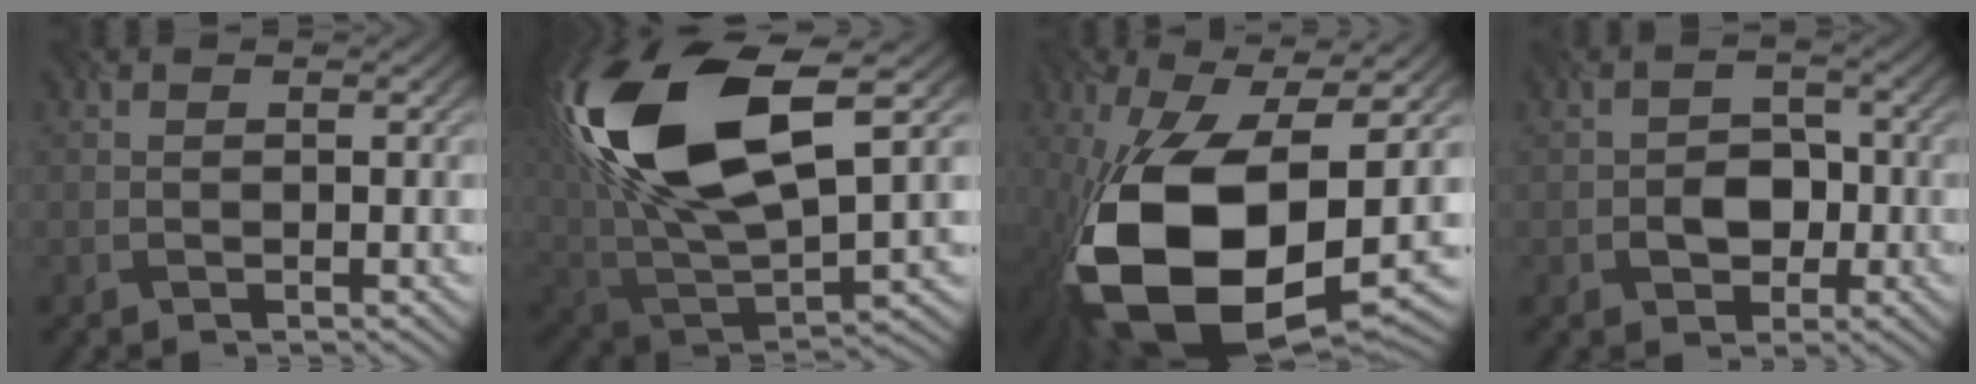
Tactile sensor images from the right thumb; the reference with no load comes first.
{"total": 18.7, "force": [6.5, 9.1, 15.0], "torque": [-0.347, 0.011, 0.120]}
{"total": 19.3, "force": [-4.5, 9.6, 16.1], "torque": [-0.352, -0.040, -0.061]}
{"total": 3.5, "force": [-1.1, 2.7, 1.8], "torque": [-0.024, -0.001, -0.021]}